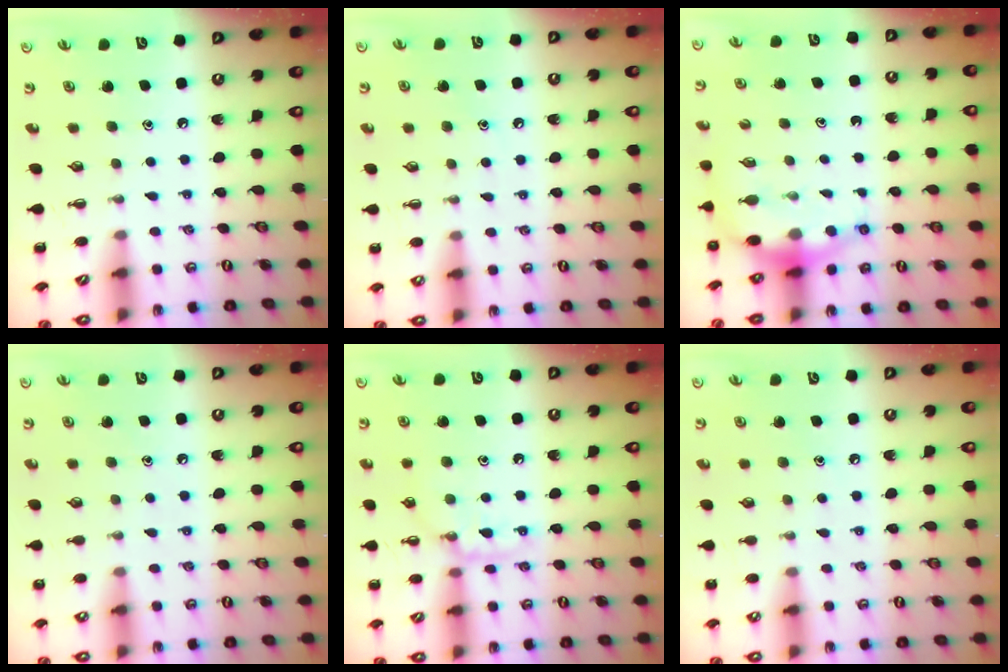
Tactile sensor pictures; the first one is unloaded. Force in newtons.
{"total": 5.6, "press": 5.4, "slide": 1.6}
{"total": 7.3, "press": 7.2, "slide": 1.6}
{"total": 5.1, "press": 4.8, "slide": 1.7}
{"total": 10.3, "press": 10.3, "slide": 0.9}
{"total": 5.4, "press": 5.2, "slide": 1.7}